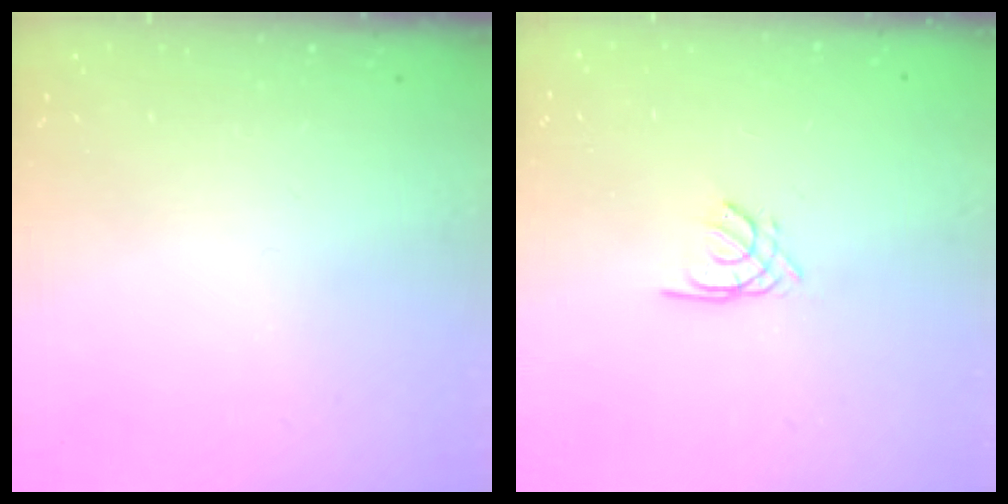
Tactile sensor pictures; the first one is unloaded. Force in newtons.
{"total": 1.5, "press": 1.4, "slide": 0.4}